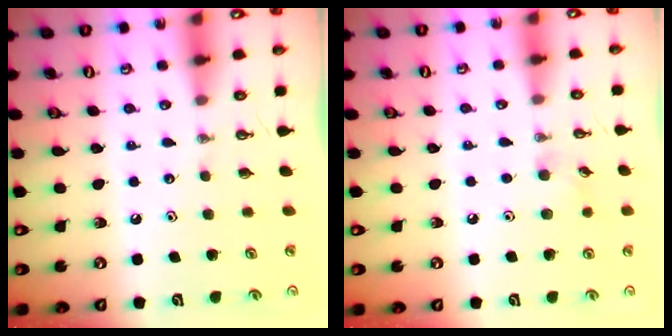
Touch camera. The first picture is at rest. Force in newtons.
{"total": 5.9, "press": 5.7, "slide": 1.4}